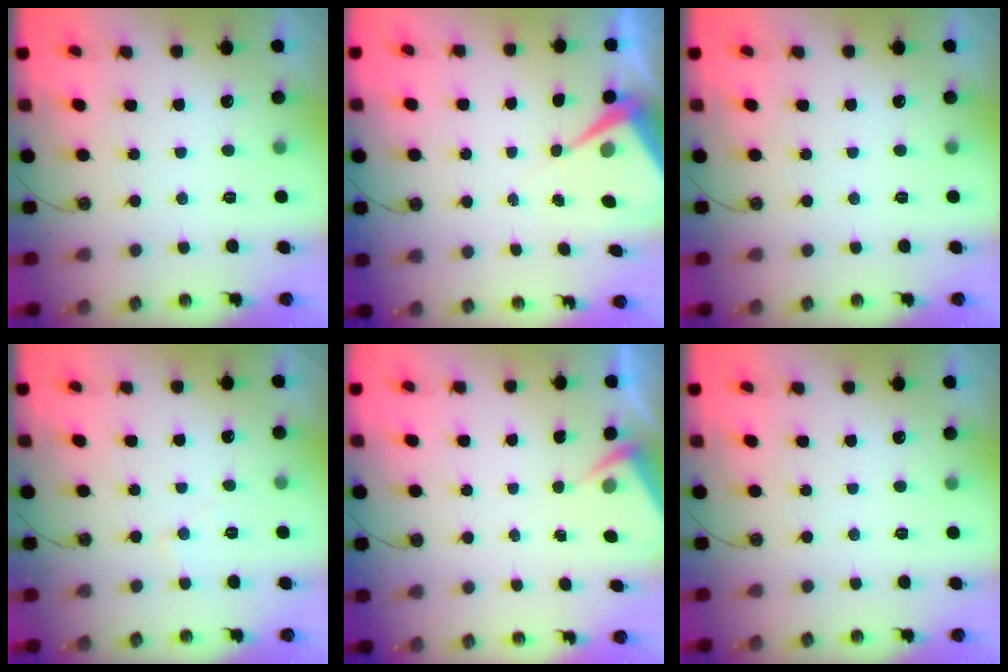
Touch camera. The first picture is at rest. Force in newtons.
{"total": 8.0, "press": 7.9, "slide": 1.1}
{"total": 0.0}
{"total": 4.7, "press": 4.7, "slide": 0.7}
{"total": 3.0, "press": 3.0, "slide": 0.4}
{"total": 0.0}